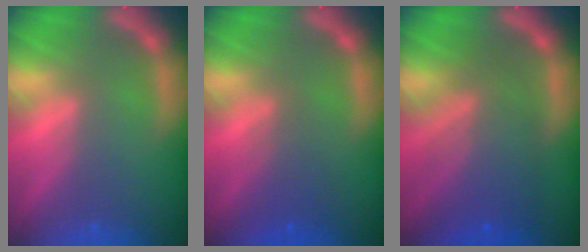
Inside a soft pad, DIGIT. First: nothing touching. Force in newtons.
{"total": 2.5}
{"total": 8.0}